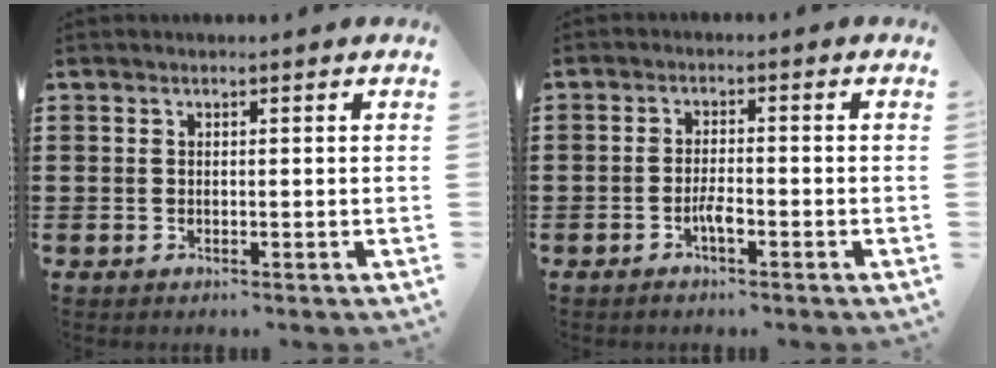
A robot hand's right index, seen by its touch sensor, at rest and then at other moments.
{"total": 2.8, "force": [-1.5, 0.7, 2.2], "torque": [-0.038, 0.004, -0.028]}